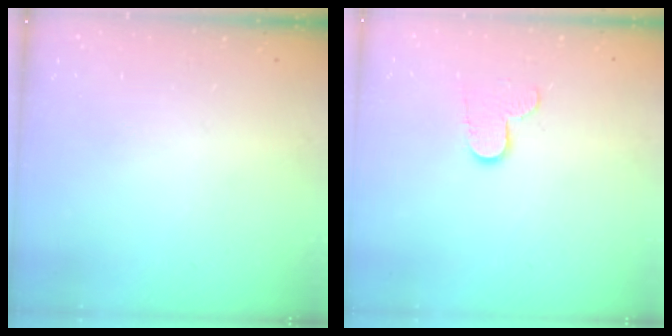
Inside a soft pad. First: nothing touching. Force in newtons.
{"total": 7.2, "press": 7.2, "slide": 0.4}